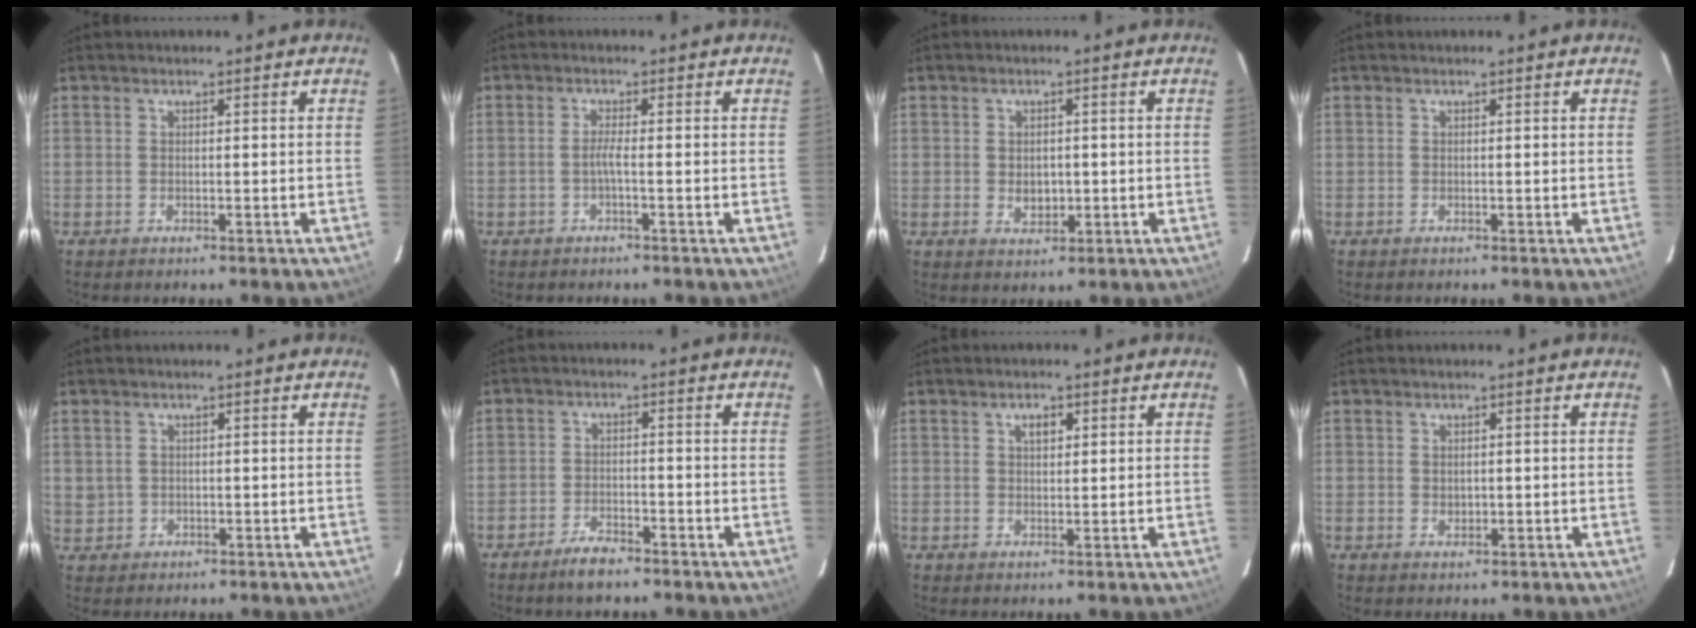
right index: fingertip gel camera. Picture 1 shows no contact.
{"total": 1.6, "force": [-0.7, -0.5, 1.4], "torque": [-0.028, 0.000, -0.015]}
{"total": 3.5, "force": [-0.3, 2.7, 2.2], "torque": [-0.036, -0.003, -0.001]}
{"total": 0.0}
{"total": 2.5, "force": [0.3, 2.4, 0.5], "torque": [-0.009, 0.005, 0.015]}
{"total": 4.8, "force": [-3.9, 1.4, 2.4], "torque": [-0.064, 0.001, -0.072]}
{"total": 2.1, "force": [0.9, 1.1, 1.4], "torque": [-0.023, 0.007, 0.016]}
{"total": 1.3, "force": [0.1, 1.1, 0.7], "torque": [-0.009, 0.000, 0.004]}